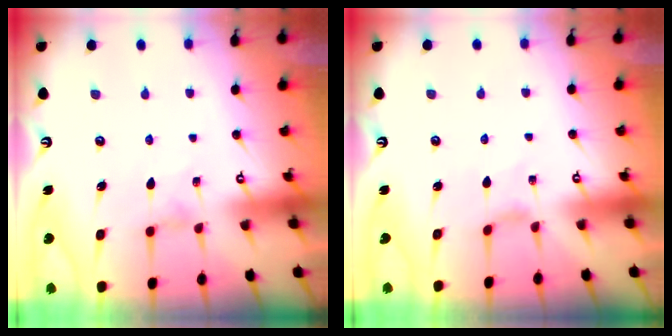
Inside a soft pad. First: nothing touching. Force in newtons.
{"total": 0.0}